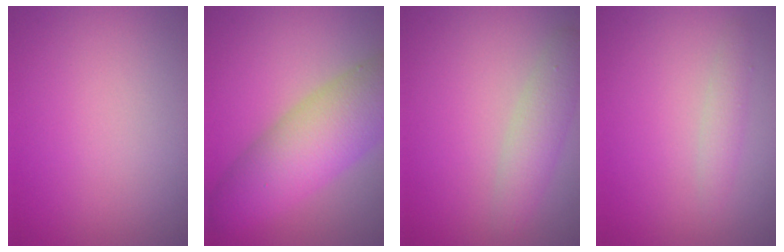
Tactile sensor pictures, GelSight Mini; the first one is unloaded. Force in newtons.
{"total": 8.4, "press": 8.4, "slide": 0.3}
{"total": 2.8, "press": 2.8, "slide": 0.1}
{"total": 1.4, "press": 1.4, "slide": 0.1}